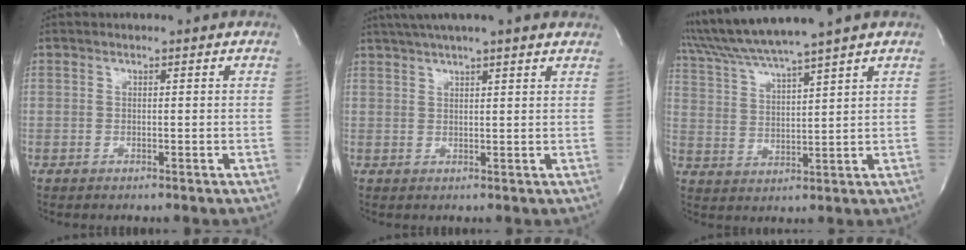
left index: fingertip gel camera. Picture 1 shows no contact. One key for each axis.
{"total": 11.5, "fx": 9.5, "fy": 0.8, "fz": 6.4, "tx": -0.109, "ty": 0.037, "tz": 0.125}
{"total": 10.1, "fx": 8.8, "fy": -2.0, "fz": 4.7, "tx": -0.090, "ty": 0.010, "tz": 0.164}